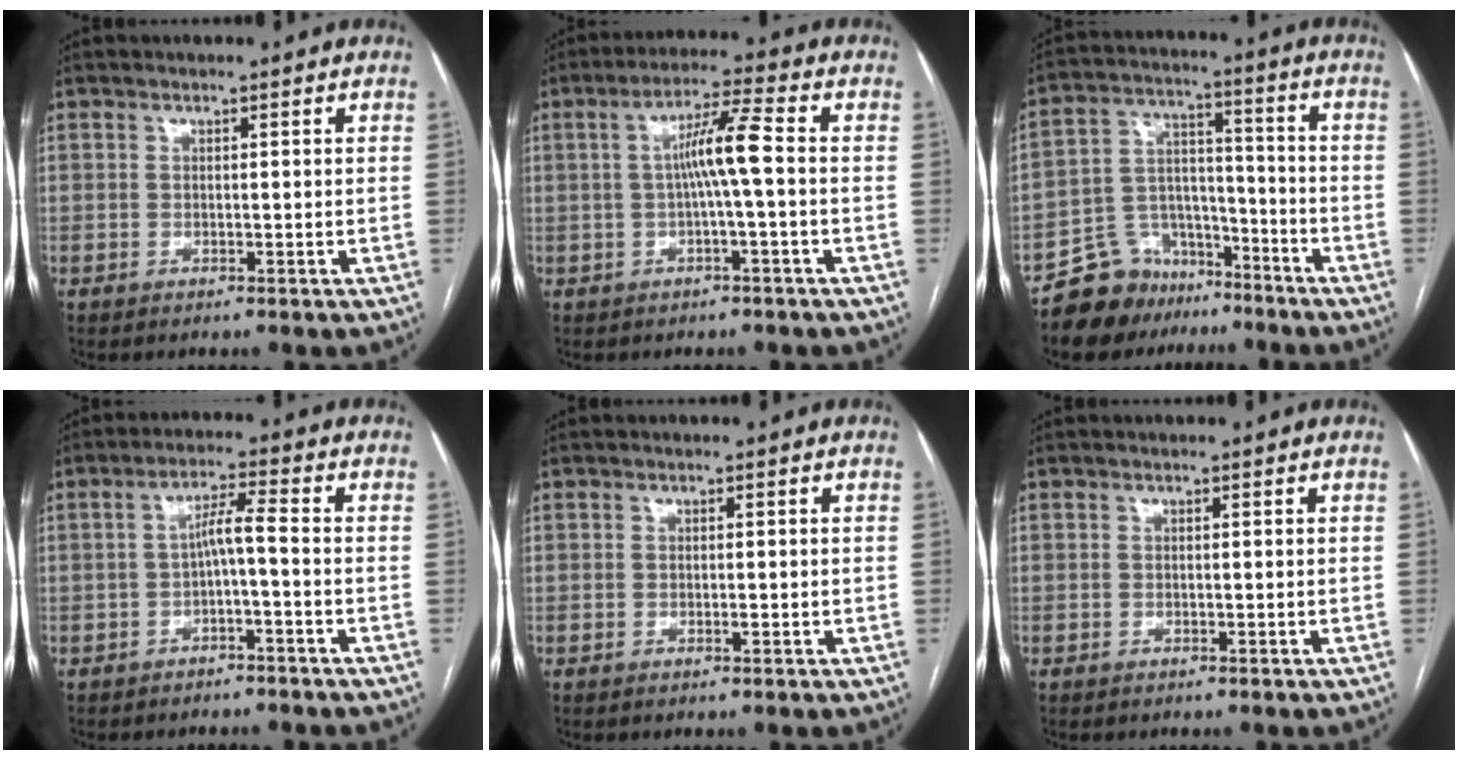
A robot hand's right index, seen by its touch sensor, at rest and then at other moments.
{"total": 6.6, "force": [-0.2, -0.3, 6.6], "torque": [-0.117, 0.016, -0.003]}
{"total": 10.3, "force": [-8.1, 6.3, 0.9], "torque": [-0.015, 0.056, -0.138]}
{"total": 3.9, "force": [-1.0, 0.0, 3.7], "torque": [-0.066, 0.018, -0.015]}
{"total": 0.8, "force": [-0.1, 0.3, 0.7], "torque": [-0.010, 0.000, -0.001]}
{"total": 0.0}